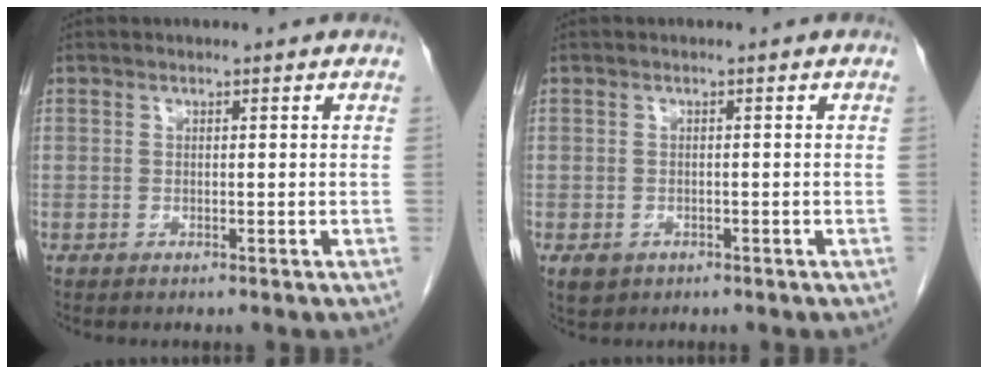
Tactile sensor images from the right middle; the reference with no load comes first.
{"total": 2.5, "force": [-1.4, 1.9, 0.9], "torque": [-0.016, 0.000, -0.013]}